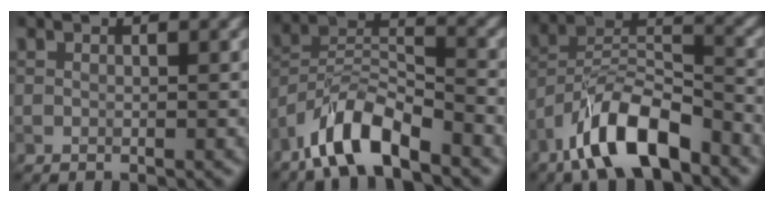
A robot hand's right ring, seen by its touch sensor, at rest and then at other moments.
{"total": 7.1, "force": [-5.3, 2.1, 4.2], "torque": [-0.070, 0.006, -0.101]}
{"total": 8.7, "force": [-6.0, 3.0, 5.5], "torque": [-0.089, 0.010, -0.113]}